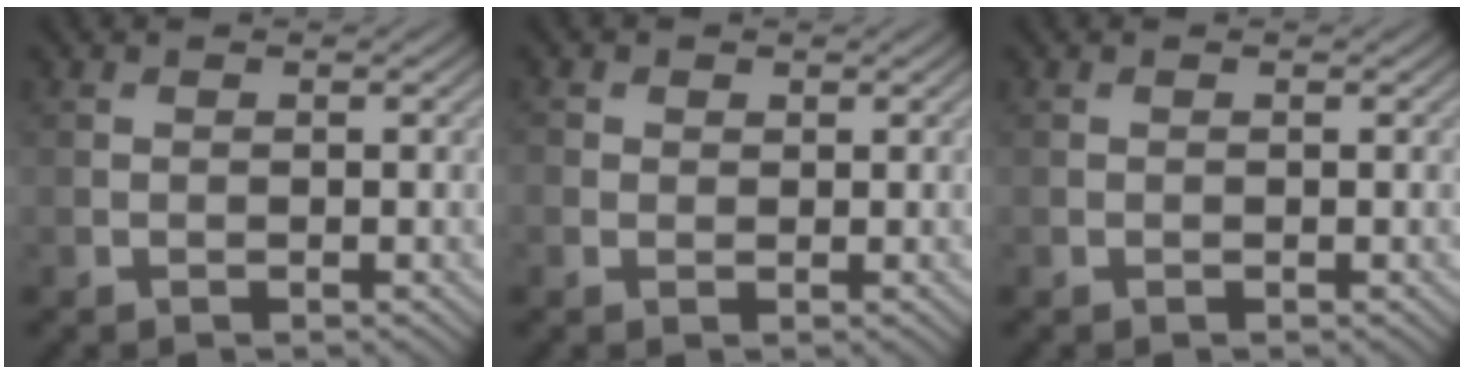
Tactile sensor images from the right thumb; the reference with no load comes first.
{"total": 1.1, "force": [0.4, 1.0, 0.3], "torque": [-0.006, 0.003, 0.005]}
{"total": 0.0}